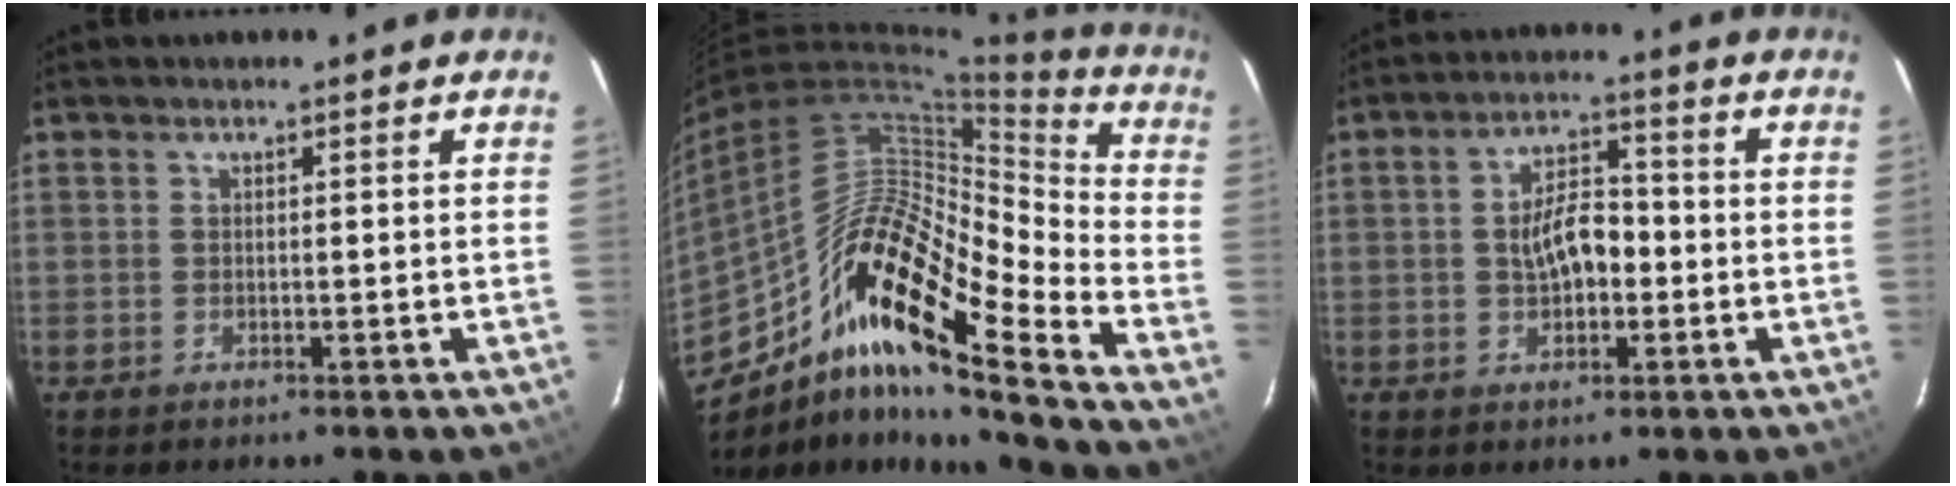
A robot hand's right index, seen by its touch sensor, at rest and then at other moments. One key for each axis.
{"total": 20.1, "fx": -11.3, "fy": 3.7, "fz": 16.2, "tx": -0.271, "ty": -0.004, "tz": -0.218}
{"total": 7.2, "fx": -0.9, "fy": 4.0, "fz": 5.9, "tx": -0.107, "ty": 0.020, "tz": -0.008}